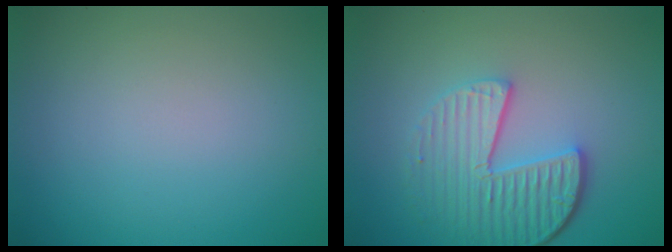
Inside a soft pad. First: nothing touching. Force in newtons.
{"total": 5.3, "press": 4.0, "slide": 3.5}